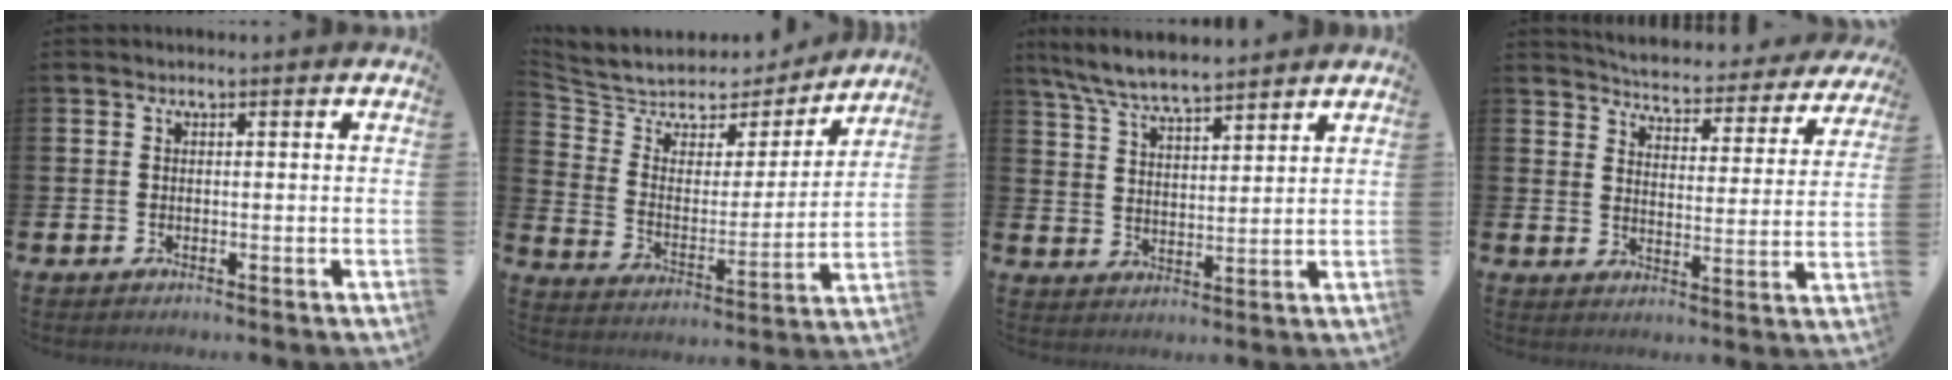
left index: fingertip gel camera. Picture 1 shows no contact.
{"total": 6.6, "force": [5.9, 2.9, 0.4], "torque": [-0.056, -0.047, 0.101]}
{"total": 7.1, "force": [6.7, 0.8, 2.1], "torque": [-0.069, -0.027, 0.123]}
{"total": 4.8, "force": [4.8, 0.5, 0.5], "torque": [-0.030, -0.045, 0.078]}